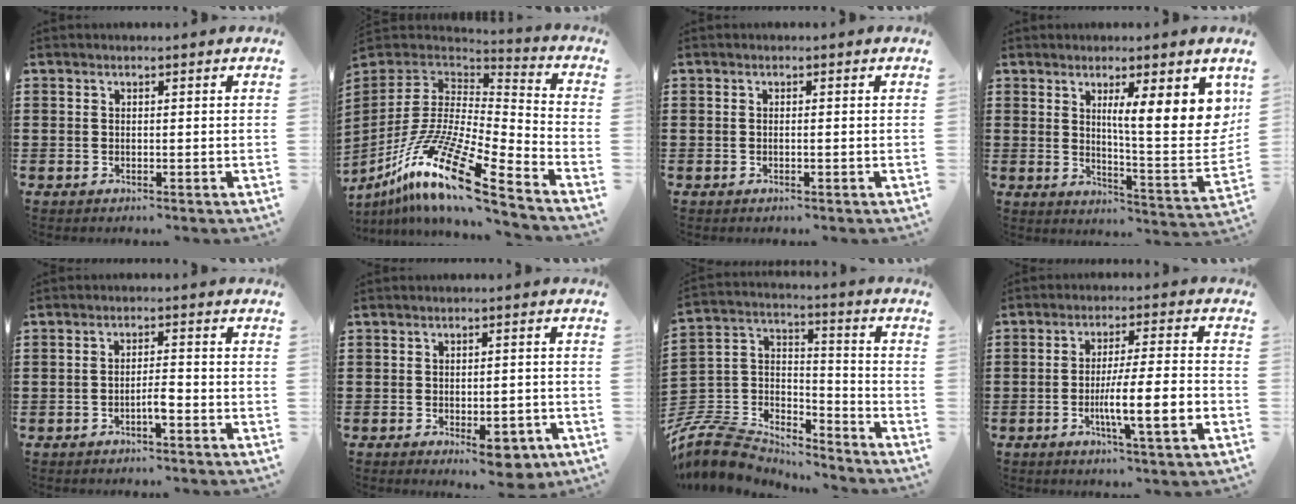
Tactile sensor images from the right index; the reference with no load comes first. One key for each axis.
{"total": 17.1, "fx": -11.1, "fy": 3.0, "fz": 12.7, "tx": -0.263, "ty": 0.018, "tz": -0.210}
{"total": 0.6, "fx": -0.2, "fy": -0.1, "fz": 0.5, "tx": -0.010, "ty": -0.003, "tz": -0.004}
{"total": 10.8, "fx": 4.3, "fy": 2.3, "fz": 9.6, "tx": -0.146, "ty": -0.023, "tz": 0.065}
{"total": 2.8, "fx": -1.4, "fy": 0.4, "fz": 2.4, "tx": -0.052, "ty": -0.001, "tz": -0.027}
{"total": 4.8, "fx": -2.6, "fy": 1.7, "fz": 3.7, "tx": -0.057, "ty": 0.002, "tz": -0.043}
{"total": 9.3, "fx": -8.3, "fy": 3.6, "fz": 2.1, "tx": -0.077, "ty": 0.002, "tz": -0.168}
{"total": 8.3, "fx": -2.9, "fy": 0.3, "fz": 7.8, "tx": -0.136, "ty": -0.010, "tz": -0.054}